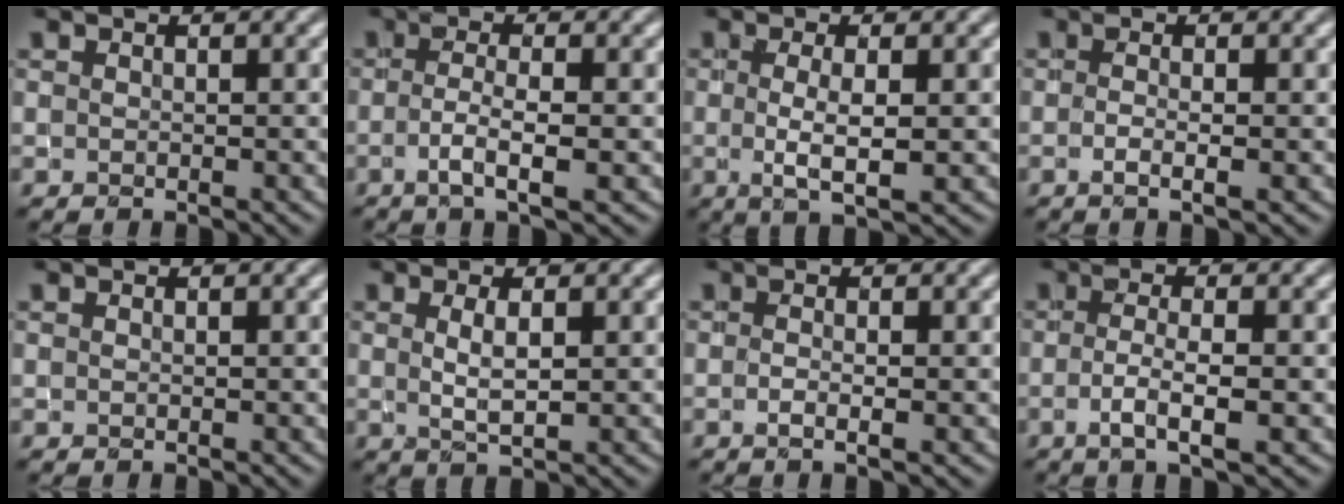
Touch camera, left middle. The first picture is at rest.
{"total": 3.1, "force": [-0.8, 0.7, 2.9], "torque": [-0.057, -0.002, -0.017]}
{"total": 3.4, "force": [-0.2, 0.7, 3.3], "torque": [-0.064, -0.008, -0.001]}
{"total": 1.6, "force": [-0.4, 0.4, 1.5], "torque": [-0.028, -0.007, -0.010]}
{"total": 0.0}
{"total": 2.2, "force": [0.4, 0.6, 2.1], "torque": [-0.040, -0.004, 0.012]}
{"total": 1.3, "force": [-0.3, 0.3, 1.2], "torque": [-0.023, -0.008, -0.007]}
{"total": 3.1, "force": [-0.8, 0.7, 3.0], "torque": [-0.057, -0.002, -0.017]}